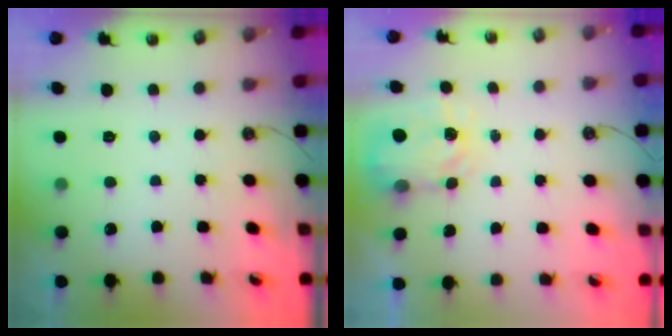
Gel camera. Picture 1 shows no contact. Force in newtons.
{"total": 3.8, "press": 3.8, "slide": 0.6}